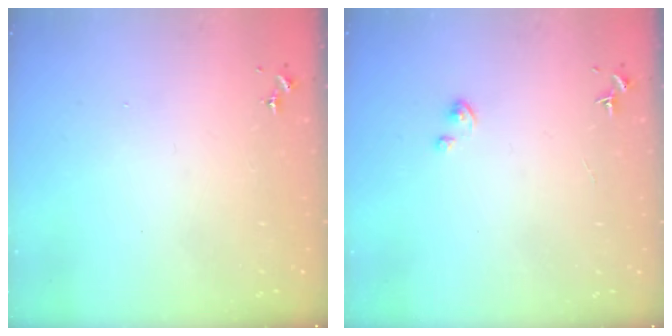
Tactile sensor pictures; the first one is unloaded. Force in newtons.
{"total": 0.9, "press": 0.8, "slide": 0.2}